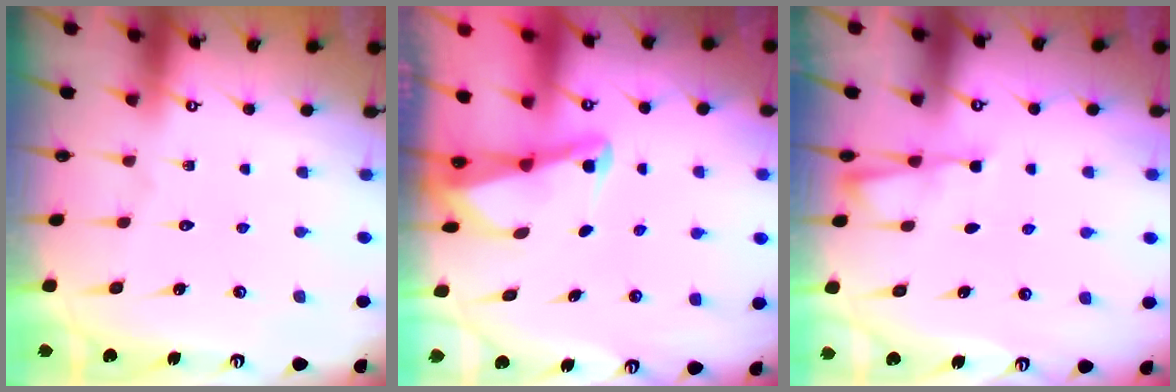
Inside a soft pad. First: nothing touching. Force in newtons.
{"total": 2.1, "press": 2.1, "slide": 0.3}
{"total": 3.6, "press": 3.5, "slide": 0.6}